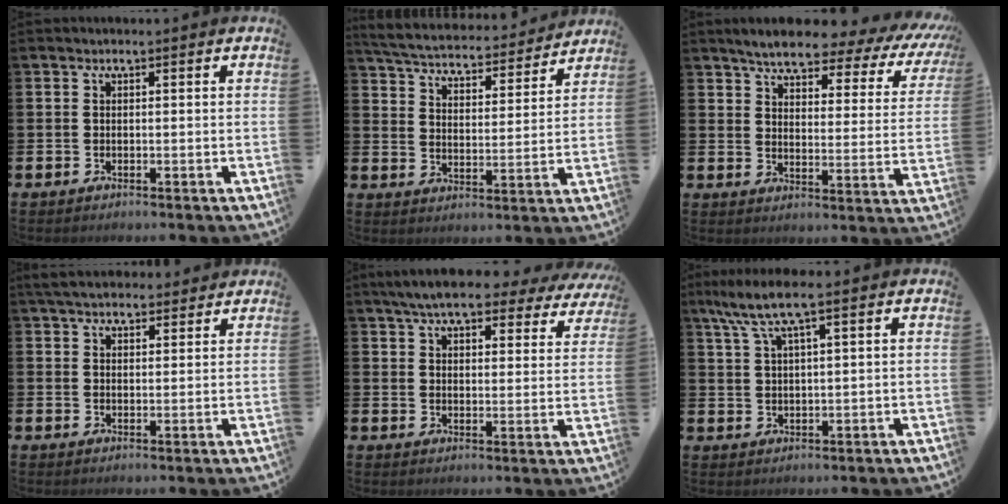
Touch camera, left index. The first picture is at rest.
{"total": 5.2, "force": [5.1, 0.9, 1.0], "torque": [-0.046, -0.042, 0.082]}
{"total": 6.0, "force": [5.1, 1.3, 2.9], "torque": [-0.064, -0.037, 0.075]}
{"total": 4.6, "force": [4.3, 1.3, 1.0], "torque": [-0.027, -0.013, 0.079]}
{"total": 7.4, "force": [6.6, 1.5, 3.1], "torque": [-0.069, -0.027, 0.115]}
{"total": 6.7, "force": [4.5, 1.2, 4.8], "torque": [-0.105, -0.003, 0.081]}